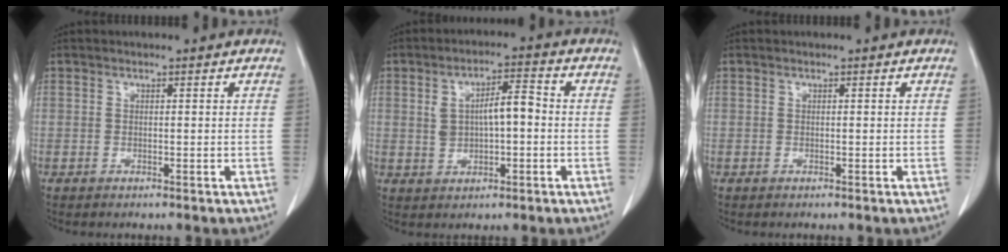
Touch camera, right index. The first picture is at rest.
{"total": 6.5, "force": [0.4, 2.5, 6.0], "torque": [-0.109, 0.018, 0.009]}
{"total": 0.0}